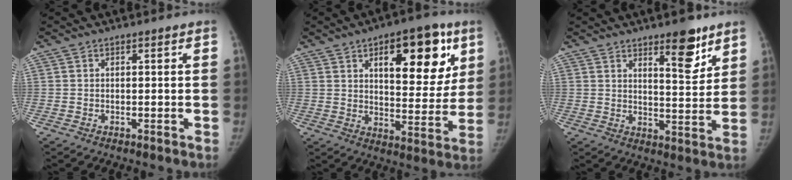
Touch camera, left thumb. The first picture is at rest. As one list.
[{"total": 18.8, "force": [8.0, 9.1, 14.4], "torque": [-0.137, -0.026, 0.113]}, {"total": 8.8, "force": [5.7, 3.0, 6.0], "torque": [-0.060, -0.041, 0.084]}]